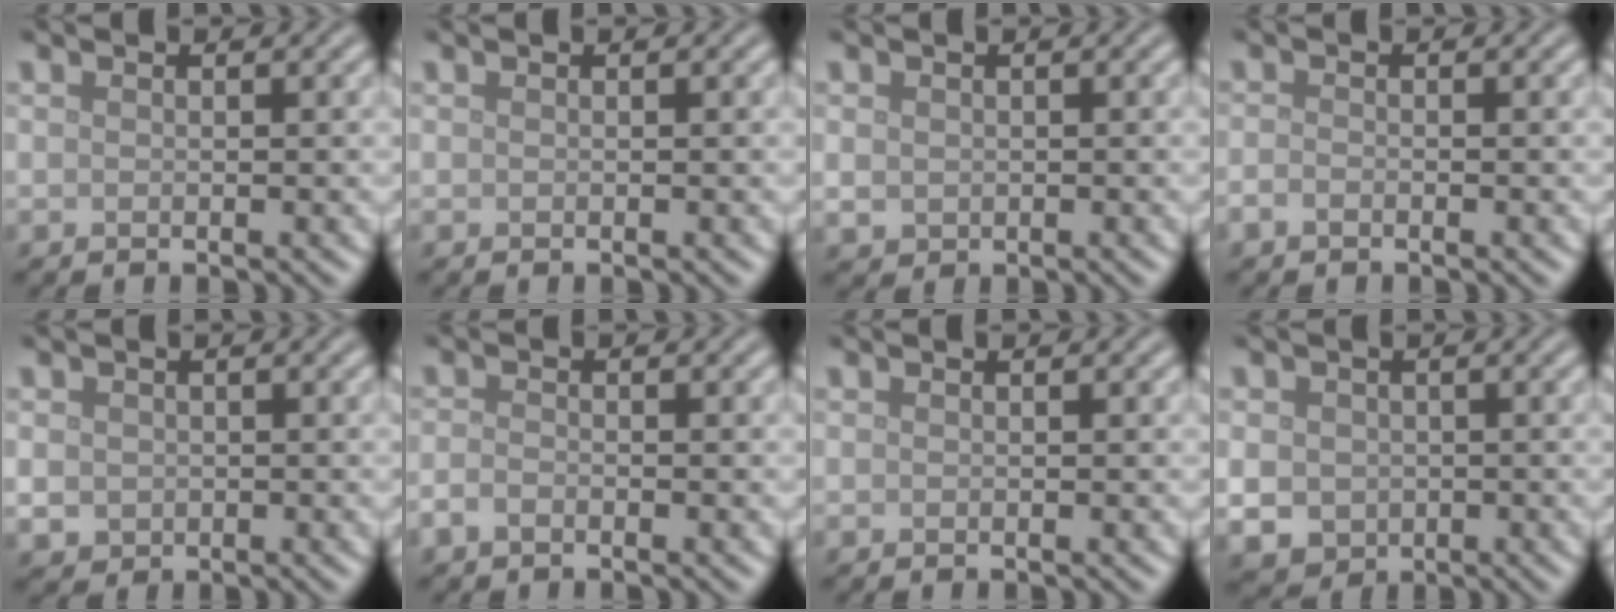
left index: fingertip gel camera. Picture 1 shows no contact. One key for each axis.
{"total": 0.0}
{"total": 1.2, "fx": 0.1, "fy": 1.1, "fz": 0.5, "tx": -0.009, "ty": -0.003, "tz": 0.003}
{"total": 1.0, "fx": -0.6, "fy": 0.5, "fz": 0.5, "tx": -0.012, "ty": -0.001, "tz": -0.014}
{"total": 1.8, "fx": 0.0, "fy": 1.7, "fz": 0.6, "tx": -0.013, "ty": -0.005, "tz": -0.001}
{"total": 1.4, "fx": -0.9, "fy": 0.7, "fz": 0.7, "tx": -0.016, "ty": 0.000, "tz": -0.021}
{"total": 0.0}
{"total": 3.6, "fx": -0.2, "fy": 3.3, "fz": 1.4, "tx": -0.034, "ty": -0.006, "tz": -0.003}